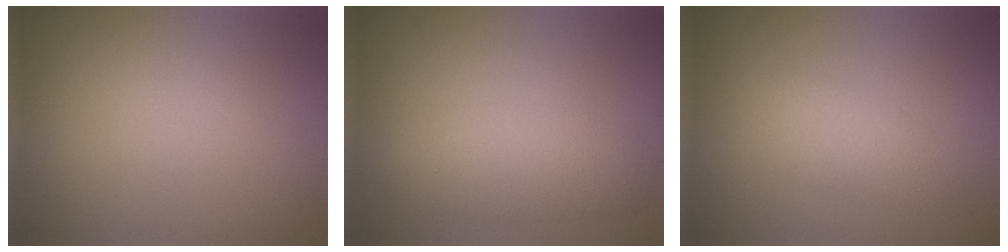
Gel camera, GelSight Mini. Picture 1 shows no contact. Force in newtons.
{"total": 3.7, "press": 3.7, "slide": 0.1}
{"total": 2.6, "press": 2.6, "slide": 0.1}